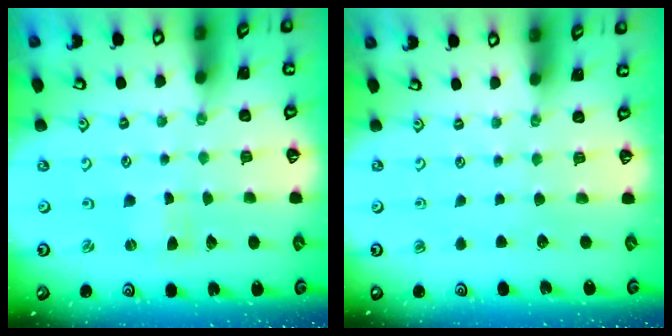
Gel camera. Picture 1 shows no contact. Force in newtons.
{"total": 0.0}